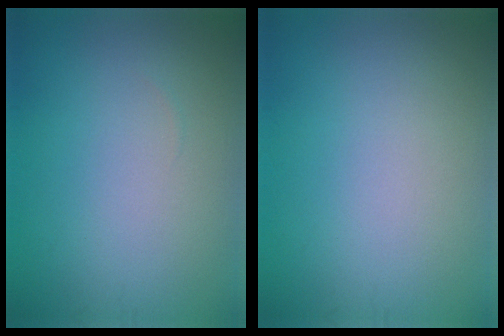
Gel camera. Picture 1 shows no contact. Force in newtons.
{"total": 0.0}